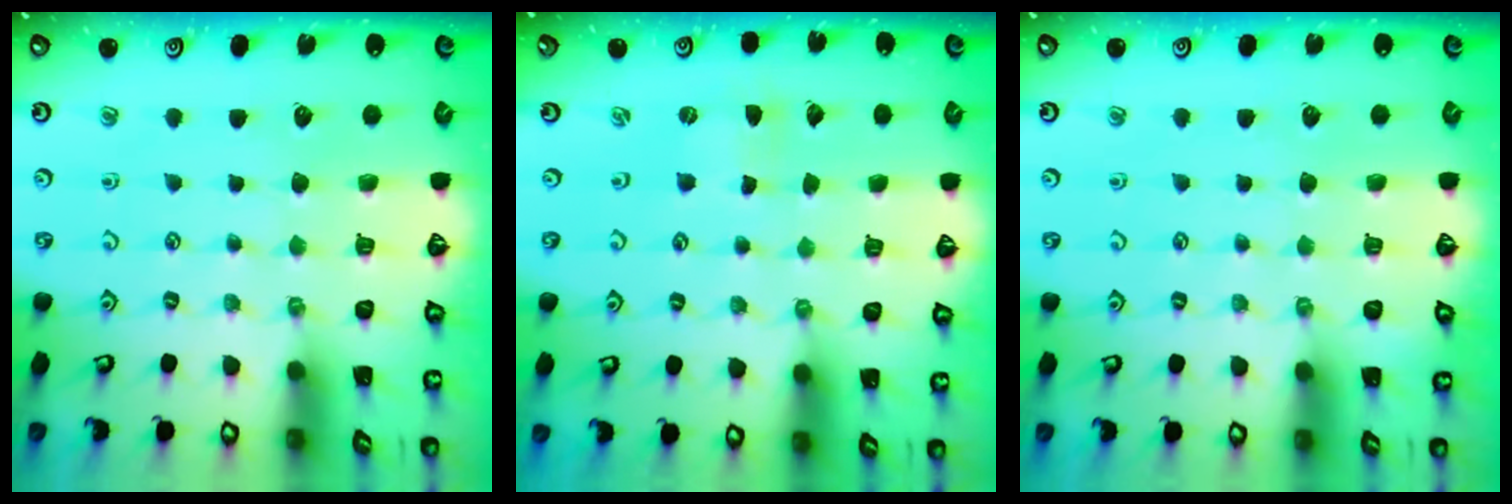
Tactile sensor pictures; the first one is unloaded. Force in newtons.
{"total": 0.0}
{"total": 0.0}